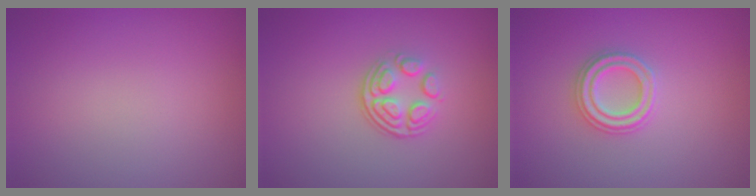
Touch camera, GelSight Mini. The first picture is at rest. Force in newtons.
{"total": 3.6, "press": 2.5, "slide": 2.6}
{"total": 2.6, "press": 2.6, "slide": 0.4}